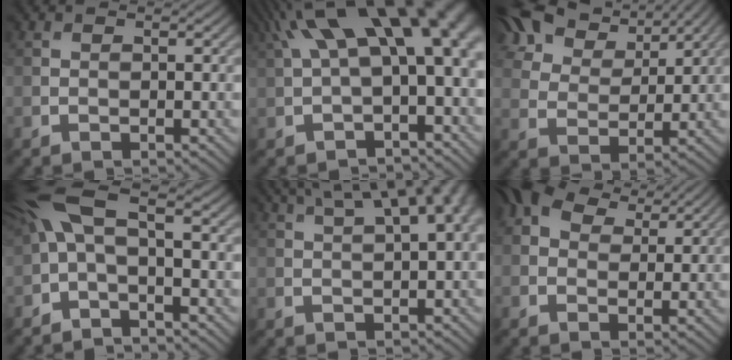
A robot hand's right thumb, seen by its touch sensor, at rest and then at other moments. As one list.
[{"total": 14.8, "force": [3.6, 6.0, 13.0], "torque": [-0.211, 0.023, 0.079]}, {"total": 10.7, "force": [7.9, 5.3, 5.0], "torque": [-0.130, 0.023, 0.141]}, {"total": 8.4, "force": [-0.2, 3.4, 7.6], "torque": [-0.188, 0.011, -0.011]}, {"total": 11.4, "force": [5.0, 4.0, 9.5], "torque": [-0.136, 0.046, 0.064]}, {"total": 7.0, "force": [3.9, 4.5, 3.8], "torque": [-0.080, 0.012, 0.069]}]